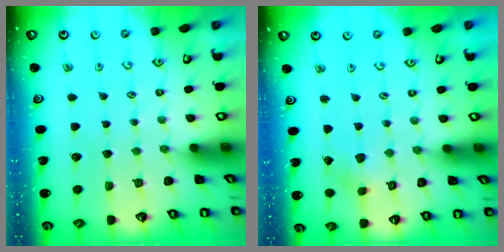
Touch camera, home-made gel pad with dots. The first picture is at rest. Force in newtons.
{"total": 2.4, "press": 2.4, "slide": 0.3}